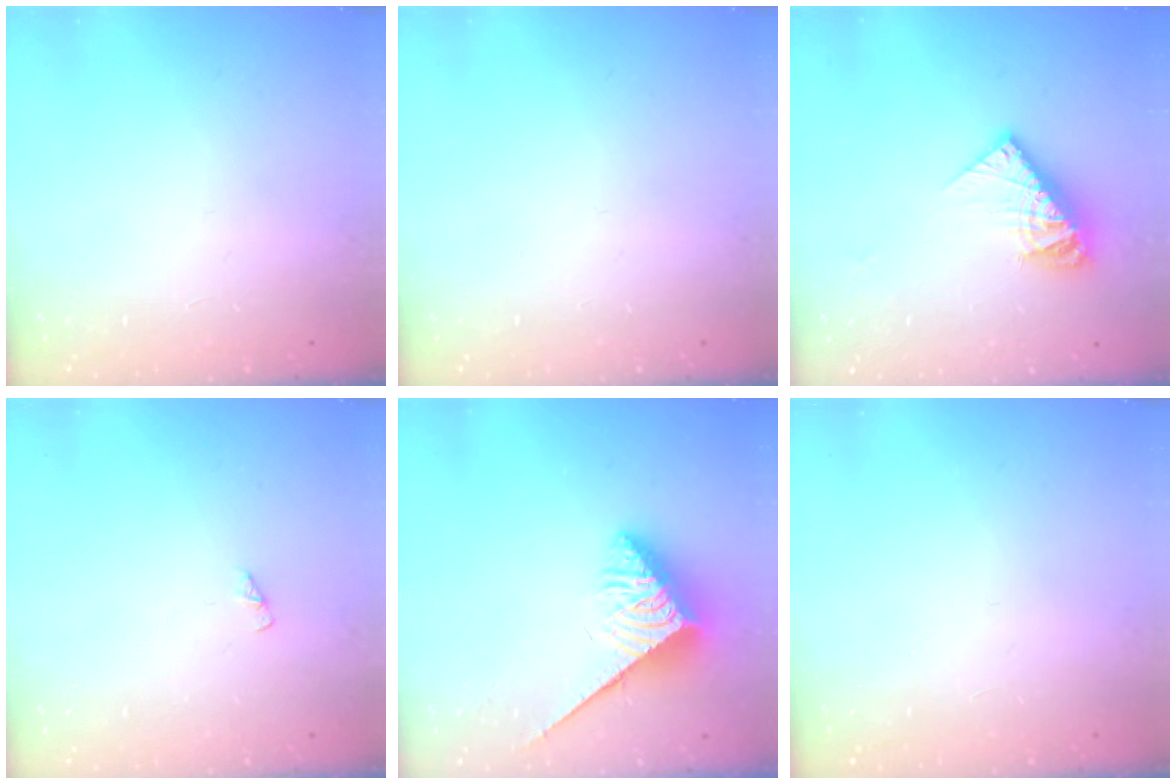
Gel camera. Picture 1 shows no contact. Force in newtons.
{"total": 0.0}
{"total": 10.6, "press": 10.6, "slide": 1.0}
{"total": 0.8, "press": 0.8, "slide": 0.1}
{"total": 3.8, "press": 3.8, "slide": 0.6}
{"total": 0.0}